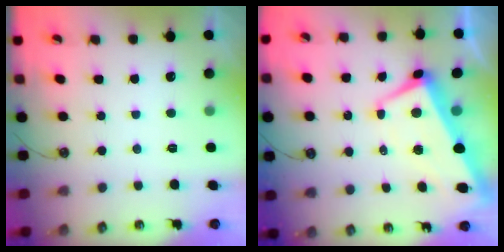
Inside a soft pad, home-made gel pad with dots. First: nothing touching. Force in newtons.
{"total": 1.7, "press": 1.1, "slide": 1.3}